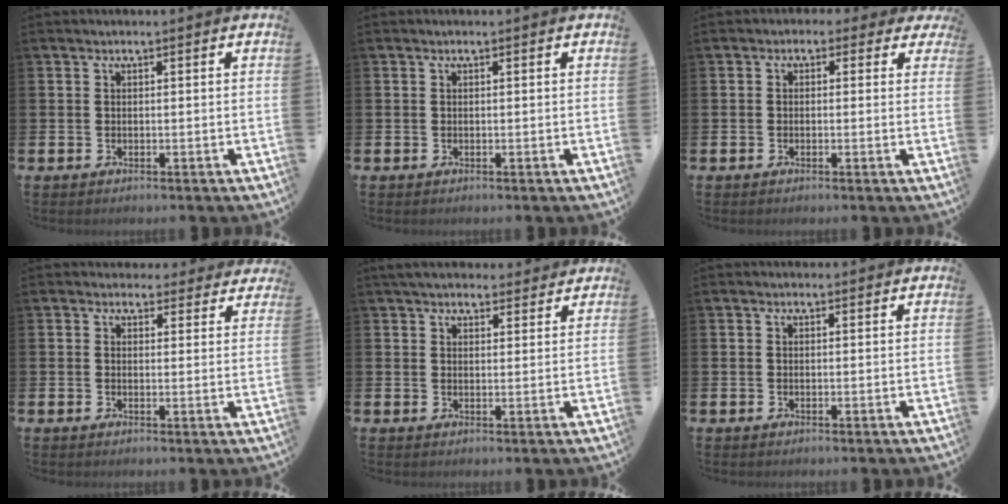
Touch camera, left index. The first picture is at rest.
{"total": 0.0}
{"total": 1.2, "force": [-0.2, 1.1, 0.3], "torque": [-0.005, 0.008, -0.009]}
{"total": 3.3, "force": [3.0, 1.4, -0.1], "torque": [0.013, -0.018, 0.050]}
{"total": 4.2, "force": [4.0, 1.3, 0.7], "torque": [-0.011, -0.016, 0.072]}
{"total": 0.6, "force": [0.5, 0.3, 0.1], "torque": [0.011, -0.002, 0.005]}